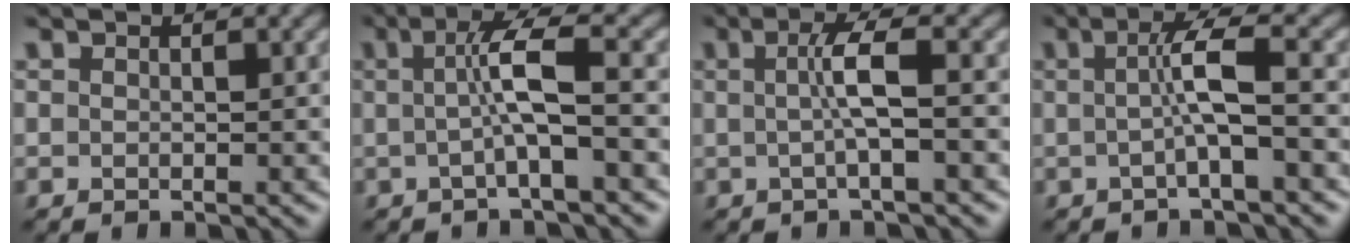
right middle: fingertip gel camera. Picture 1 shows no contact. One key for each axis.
{"total": 4.2, "fx": -0.2, "fy": 0.6, "fz": 4.2, "tx": -0.076, "ty": 0.007, "tz": -0.006}
{"total": 3.0, "fx": 0.0, "fy": 0.4, "fz": 3.0, "tx": -0.059, "ty": 0.002, "tz": -0.002}
{"total": 3.7, "fx": -0.2, "fy": 0.4, "fz": 3.7, "tx": -0.067, "ty": 0.006, "tz": -0.008}